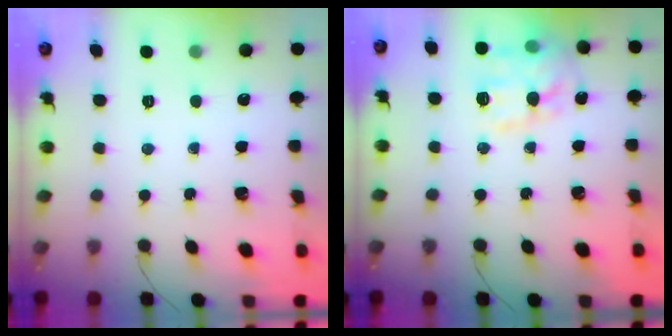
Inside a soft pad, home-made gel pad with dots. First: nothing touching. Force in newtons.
{"total": 14.2, "press": 14.2, "slide": 0.5}